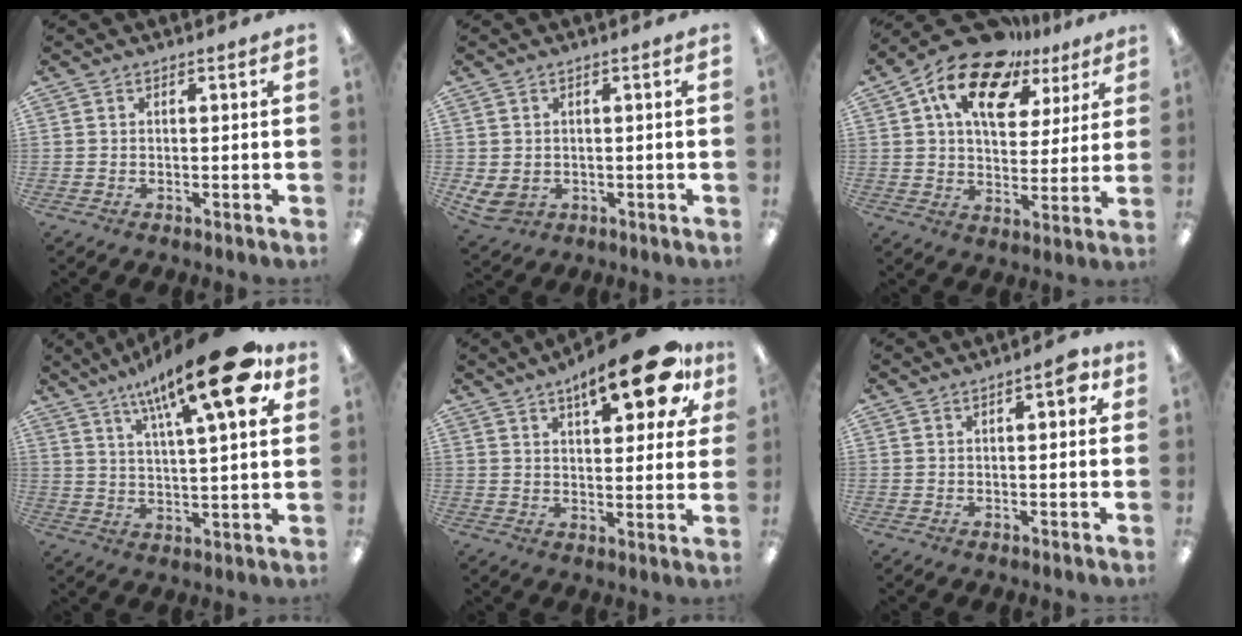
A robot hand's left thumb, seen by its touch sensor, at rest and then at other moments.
{"total": 3.3, "force": [0.3, 2.9, 1.4], "torque": [-0.043, -0.003, 0.006]}
{"total": 16.4, "force": [9.8, 9.1, 9.4], "torque": [-0.169, -0.045, 0.174]}
{"total": 21.1, "force": [12.4, 5.4, 16.2], "torque": [-0.248, -0.057, 0.189]}
{"total": 17.1, "force": [9.7, 5.9, 12.8], "torque": [-0.180, -0.039, 0.150]}
{"total": 4.9, "force": [1.8, 1.9, 4.2], "torque": [-0.052, -0.002, 0.023]}